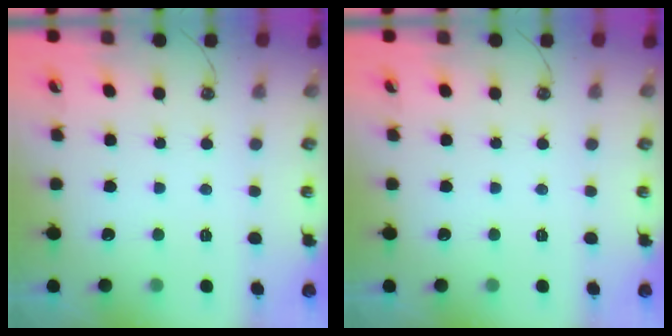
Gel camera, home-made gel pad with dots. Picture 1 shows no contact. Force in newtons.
{"total": 0.0}